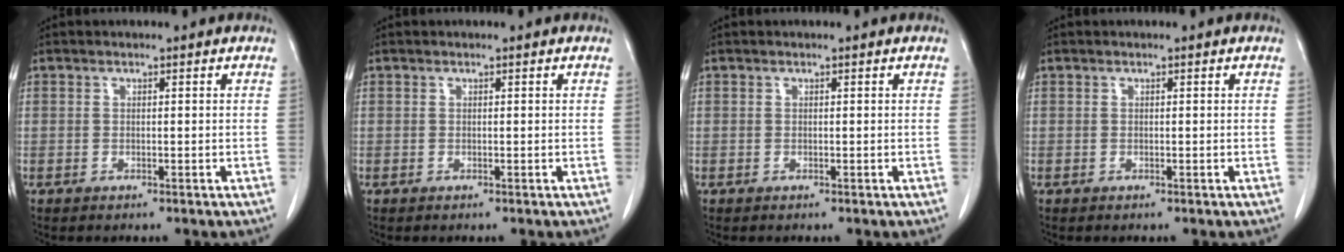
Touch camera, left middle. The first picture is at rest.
{"total": 0.0}
{"total": 0.0}
{"total": 0.0}